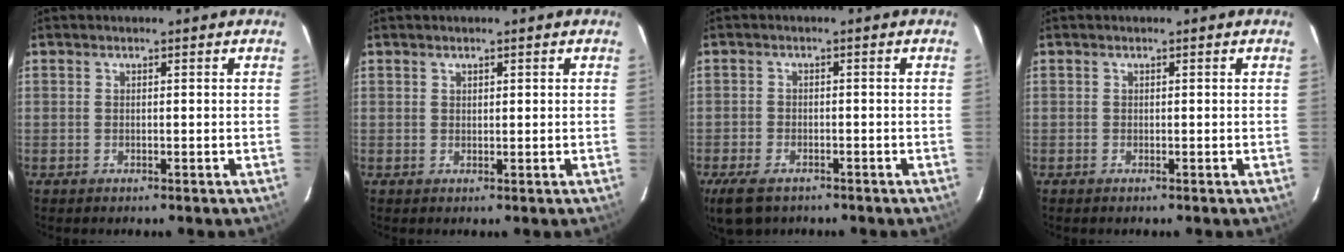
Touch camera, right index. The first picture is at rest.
{"total": 0.8, "force": [0.5, 0.4, 0.3], "torque": [-0.004, 0.003, 0.009]}
{"total": 6.8, "force": [-4.7, 3.5, 3.4], "torque": [-0.091, -0.017, -0.085]}
{"total": 0.0}